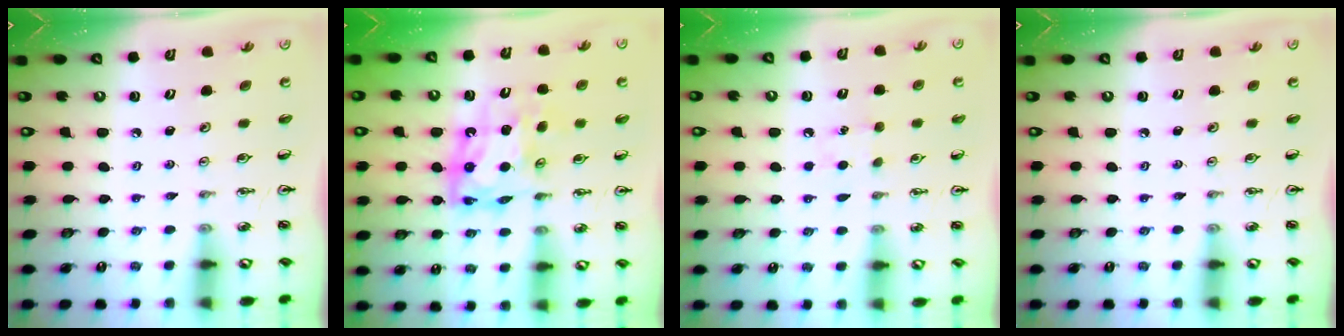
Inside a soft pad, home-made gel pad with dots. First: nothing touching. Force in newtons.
{"total": 10.8, "press": 10.7, "slide": 0.9}
{"total": 6.1, "press": 6.1, "slide": 0.7}
{"total": 0.0}